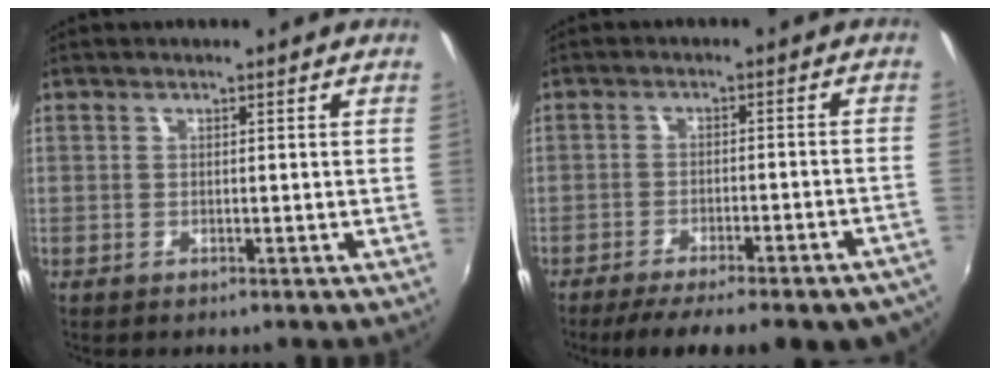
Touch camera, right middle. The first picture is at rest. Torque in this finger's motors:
{"motor_torque": [1.06, -1.08, 0.33, 0.07]}